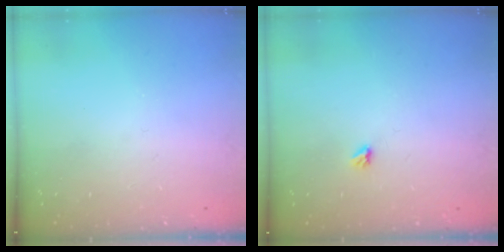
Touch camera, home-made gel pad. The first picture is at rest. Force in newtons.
{"total": 2.9, "press": 2.9, "slide": 0.5}